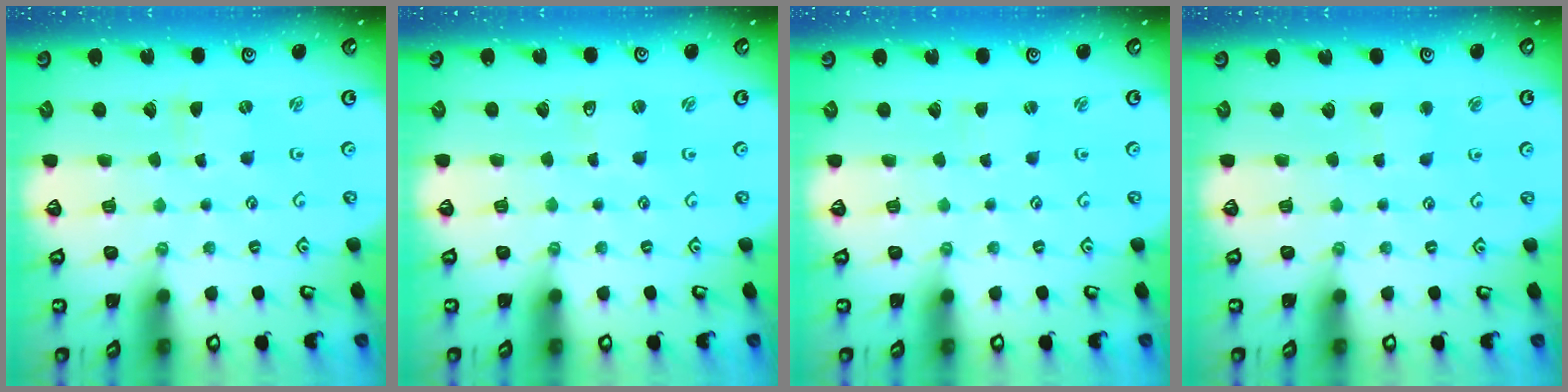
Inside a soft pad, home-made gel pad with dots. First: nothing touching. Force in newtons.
{"total": 0.7, "press": 0.7, "slide": 0.0}
{"total": 1.2, "press": 1.2, "slide": 0.2}
{"total": 2.5, "press": 2.5, "slide": 0.3}